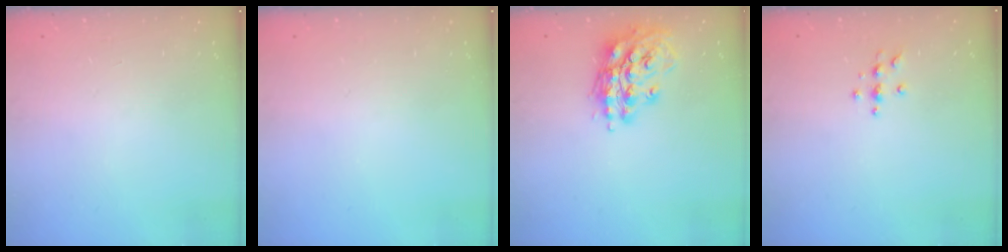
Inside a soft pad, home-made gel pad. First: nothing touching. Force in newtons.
{"total": 0.0}
{"total": 14.9, "press": 14.9, "slide": 1.6}
{"total": 3.8, "press": 3.7, "slide": 0.5}